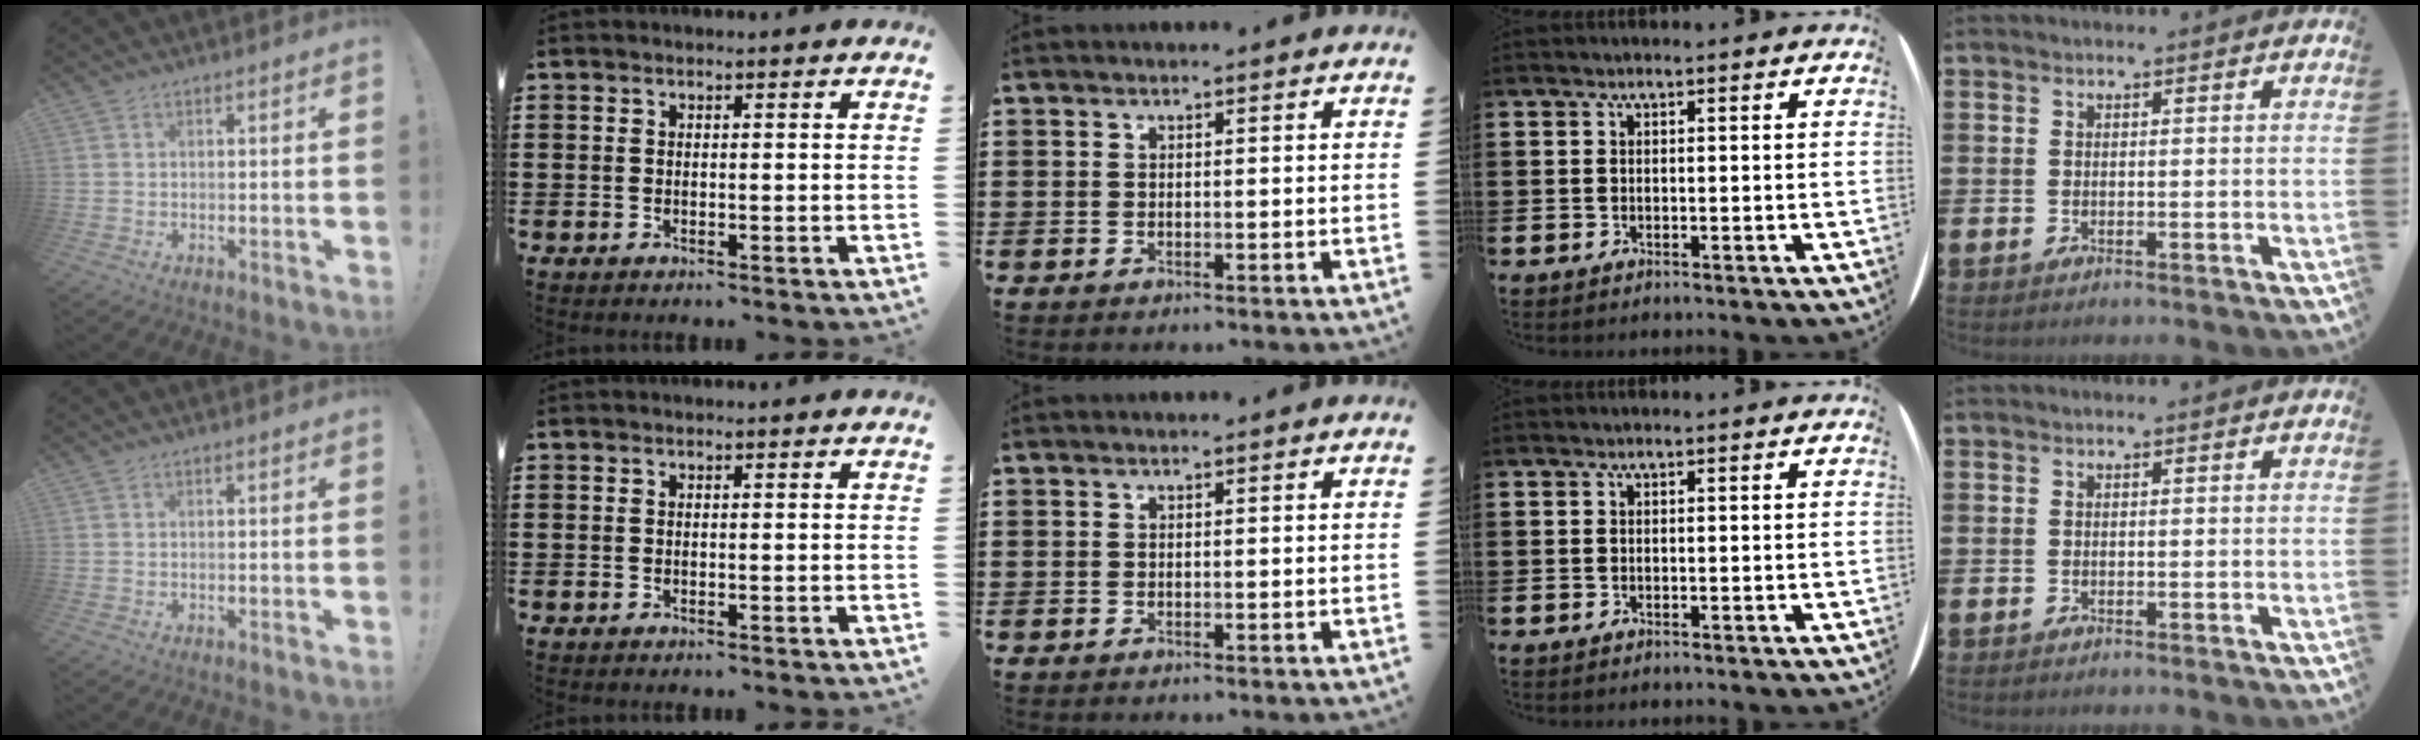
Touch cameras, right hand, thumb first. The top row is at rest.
{}